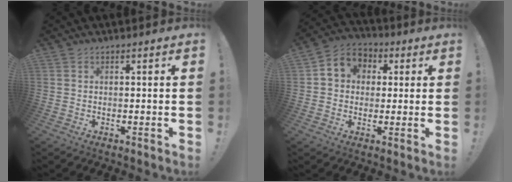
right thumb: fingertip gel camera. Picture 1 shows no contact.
{"total": 7.8, "force": [1.2, 7.1, 3.1], "torque": [-0.035, 0.000, 0.028]}